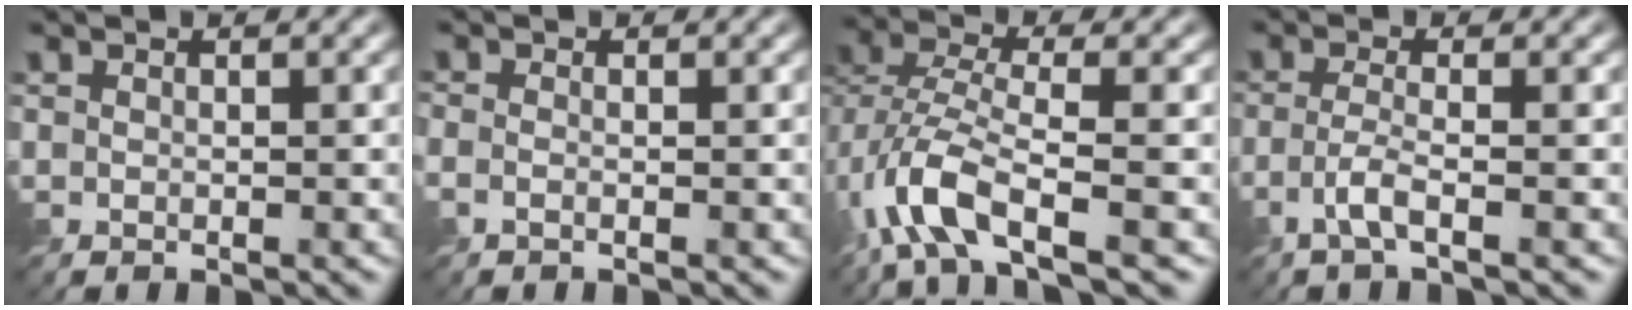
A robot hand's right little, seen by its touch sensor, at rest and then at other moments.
{"total": 1.0, "force": [-0.5, 0.4, 0.7], "torque": [-0.019, -0.005, -0.013]}
{"total": 5.9, "force": [-2.9, 2.1, 4.7], "torque": [-0.103, 0.000, -0.067]}
{"total": 2.5, "force": [-1.3, 0.4, 2.1], "torque": [-0.045, 0.002, -0.036]}